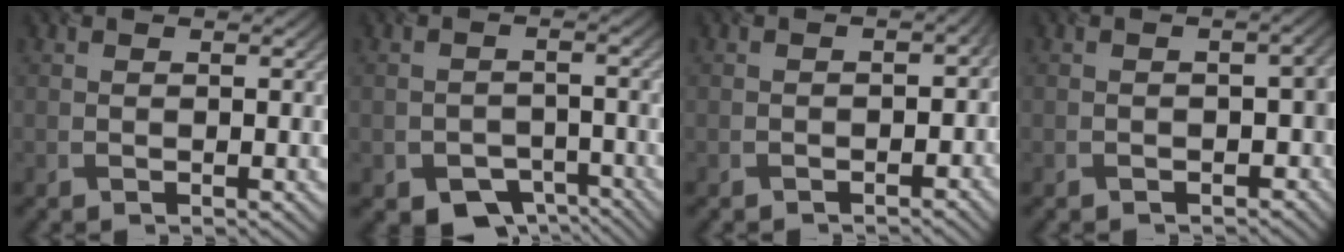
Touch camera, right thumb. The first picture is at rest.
{"total": 5.5, "force": [-3.8, 3.2, 2.3], "torque": [-0.034, -0.013, -0.058]}
{"total": 2.6, "force": [-1.4, 1.9, 1.2], "torque": [-0.004, -0.006, -0.018]}
{"total": 4.0, "force": [-1.6, 2.9, 2.3], "torque": [-0.024, -0.015, -0.020]}